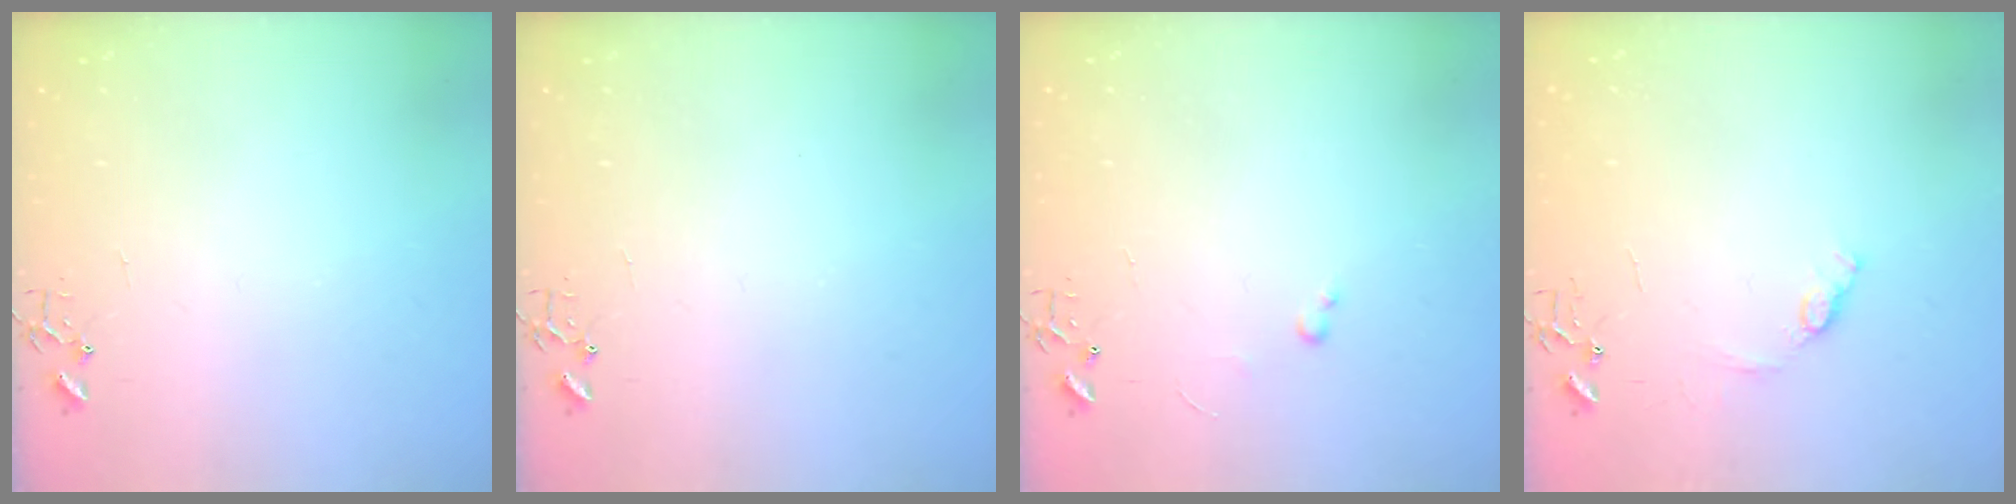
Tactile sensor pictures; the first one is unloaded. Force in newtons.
{"total": 0.0}
{"total": 2.6, "press": 2.6, "slide": 0.4}
{"total": 7.2, "press": 7.1, "slide": 0.8}